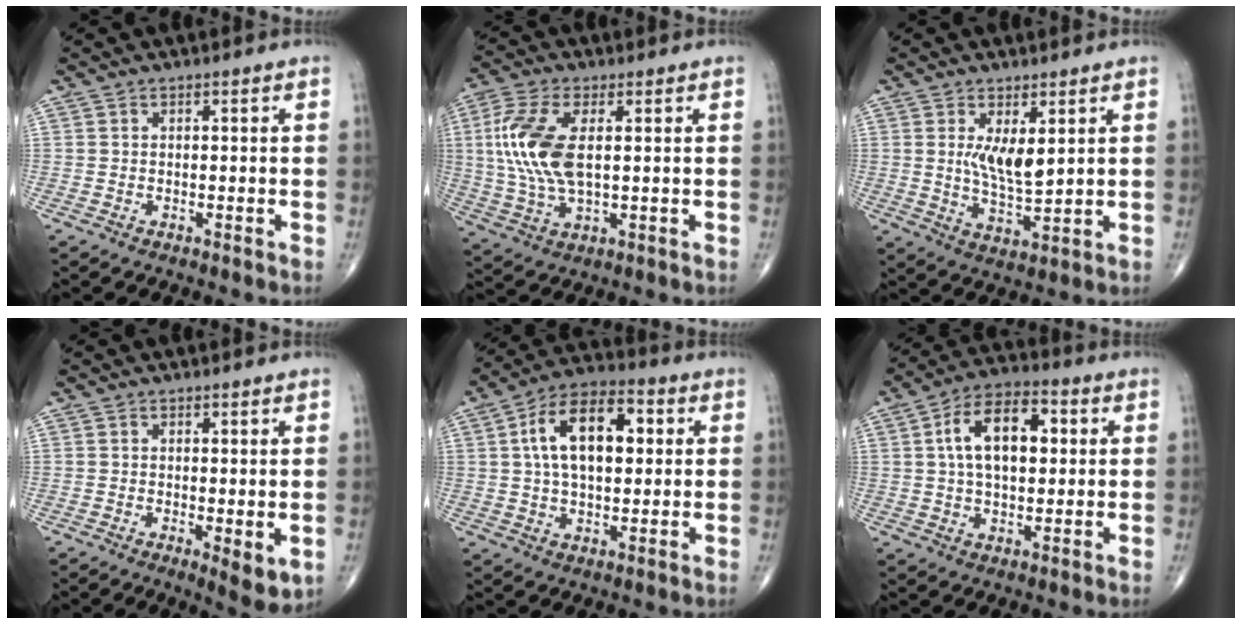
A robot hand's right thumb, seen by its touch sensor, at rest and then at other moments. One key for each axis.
{"total": 13.4, "fx": 1.8, "fy": 6.4, "fz": 11.6, "tx": -0.266, "ty": 0.000, "tz": 0.039}
{"total": 7.0, "fx": 2.1, "fy": 2.7, "fz": 6.1, "tx": -0.102, "ty": -0.028, "tz": 0.048}
{"total": 5.1, "fx": -0.8, "fy": 1.7, "fz": 4.7, "tx": -0.069, "ty": -0.017, "tz": -0.009}
{"total": 15.3, "fx": 3.0, "fy": 8.5, "fz": 12.3, "tx": -0.195, "ty": 0.018, "tz": 0.046}
{"total": 13.2, "fx": 2.5, "fy": 7.4, "fz": 10.6, "tx": -0.167, "ty": 0.017, "tz": 0.036}